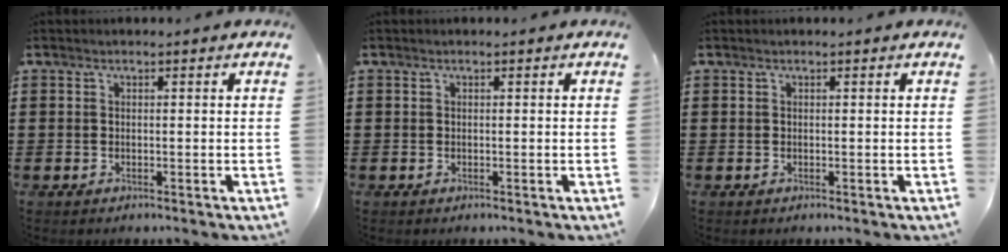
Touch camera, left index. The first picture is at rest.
{"total": 0.0}
{"total": 0.0}